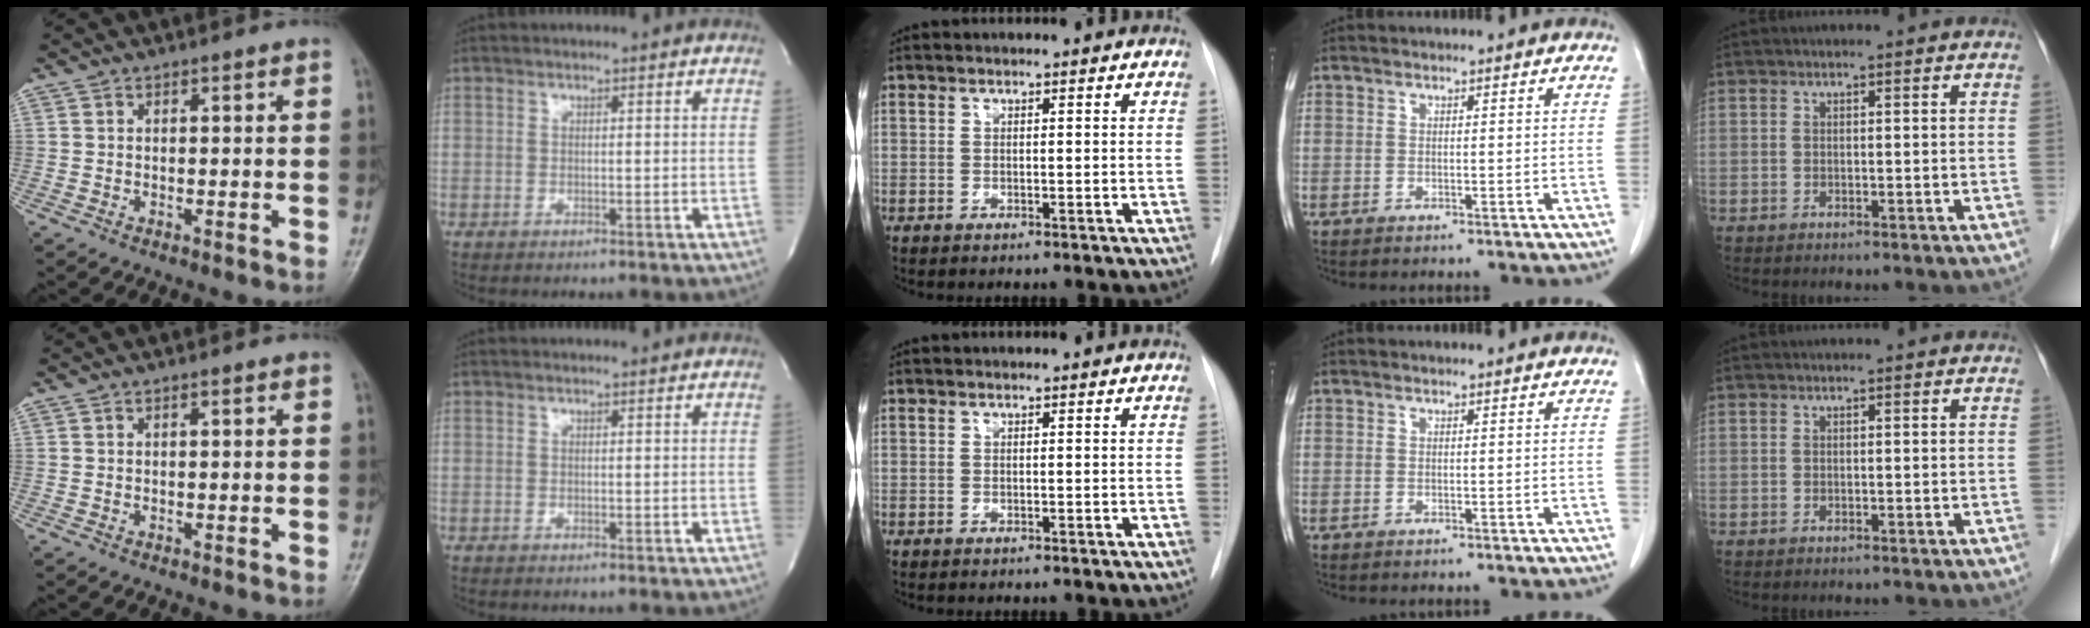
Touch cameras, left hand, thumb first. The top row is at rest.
{}